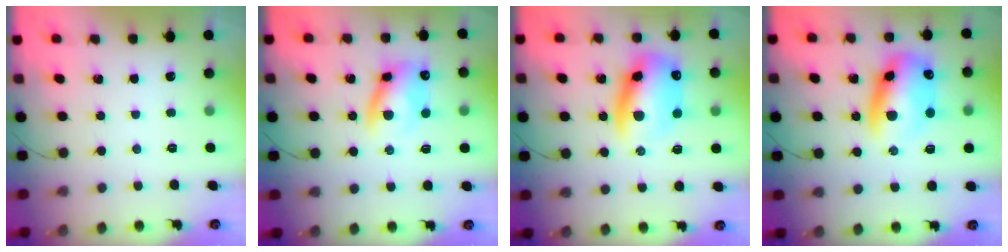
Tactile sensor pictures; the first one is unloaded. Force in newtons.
{"total": 11.5, "press": 11.1, "slide": 2.8}
{"total": 14.2, "press": 13.8, "slide": 3.6}
{"total": 13.4, "press": 13.2, "slide": 2.7}